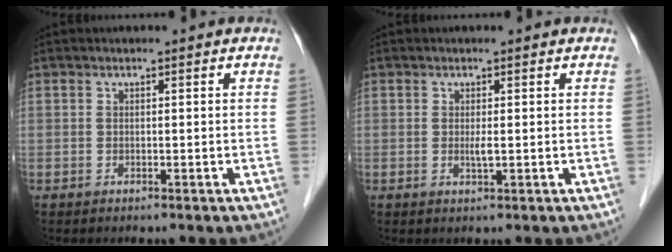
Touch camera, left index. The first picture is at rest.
{"total": 1.2, "force": [-0.2, 0.0, 1.2], "torque": [-0.027, -0.006, -0.002]}